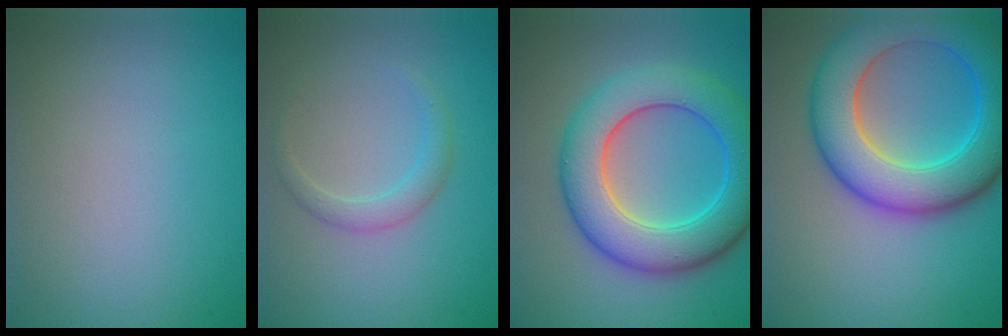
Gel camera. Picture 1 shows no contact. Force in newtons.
{"total": 1.7, "press": 1.7, "slide": 0.1}
{"total": 8.7, "press": 8.7, "slide": 0.2}
{"total": 10.2, "press": 10.2, "slide": 0.2}